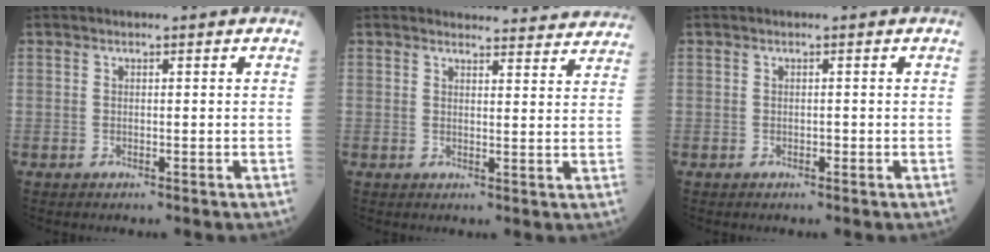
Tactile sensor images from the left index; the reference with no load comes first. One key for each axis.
{"total": 15.7, "fx": 15.4, "fy": 2.8, "fz": 1.8, "tx": 0.016, "ty": -0.033, "tz": 0.149}
{"total": 0.0}